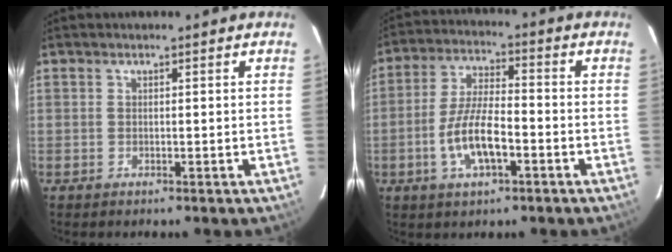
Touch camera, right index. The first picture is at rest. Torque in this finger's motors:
{"motor_torque": [0.40, -0.23, 0.54, 0.11]}